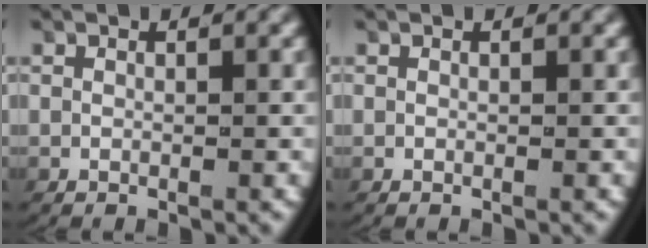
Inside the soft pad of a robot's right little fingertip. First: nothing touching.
{"total": 0.0}